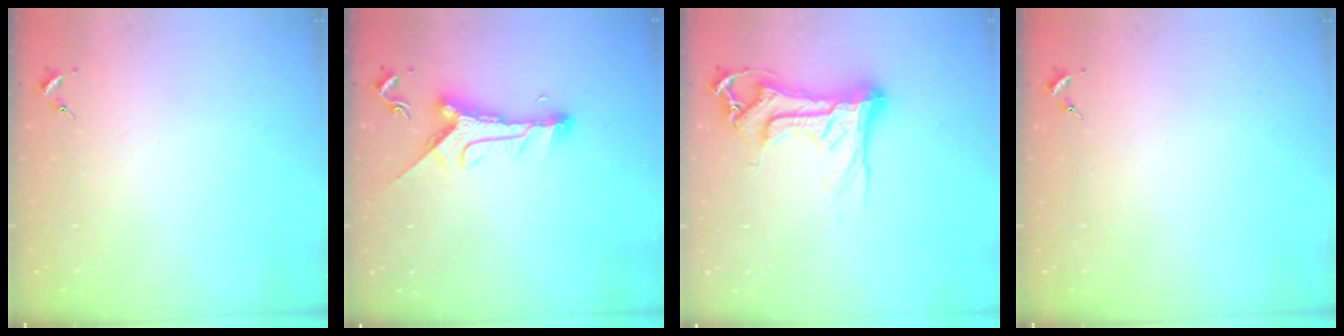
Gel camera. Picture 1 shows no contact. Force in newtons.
{"total": 10.8, "press": 10.8, "slide": 0.6}
{"total": 15.8, "press": 15.7, "slide": 1.5}
{"total": 0.0}